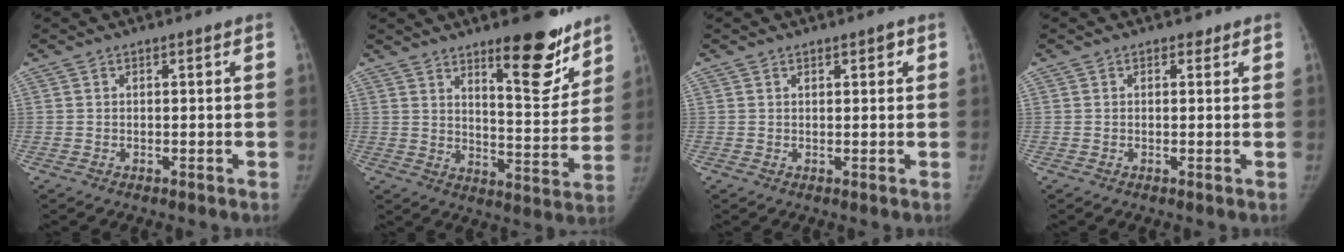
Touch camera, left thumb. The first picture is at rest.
{"total": 14.7, "force": [10.0, 4.4, 9.9], "torque": [-0.096, -0.078, 0.151]}
{"total": 1.5, "force": [0.9, 0.7, 1.1], "torque": [-0.008, -0.002, 0.011]}
{"total": 0.9, "force": [0.6, 0.7, 0.2], "torque": [0.005, -0.003, 0.005]}